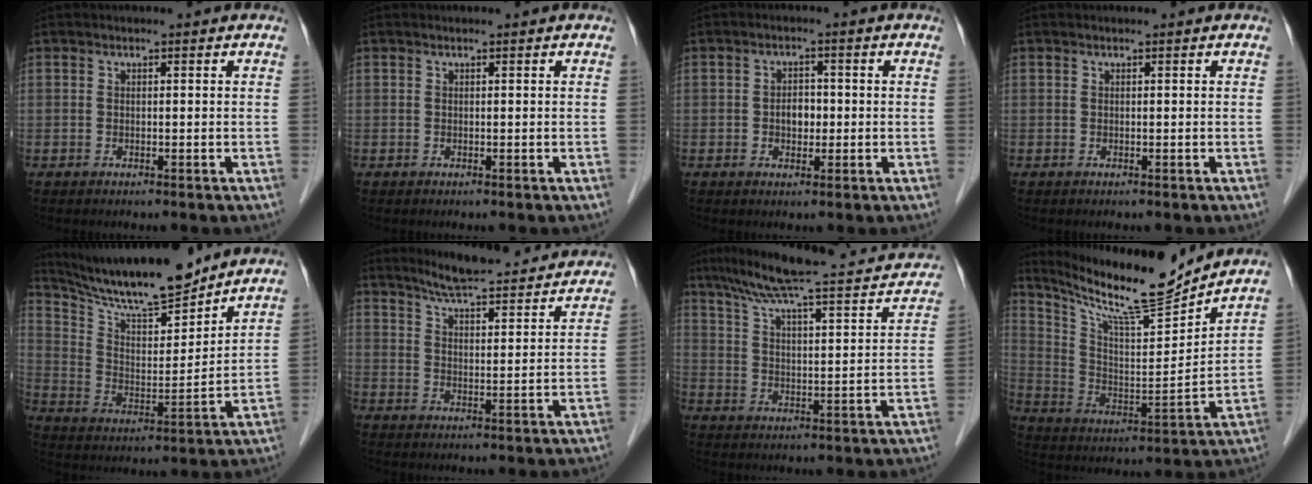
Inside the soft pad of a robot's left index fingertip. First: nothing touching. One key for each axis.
{"total": 0.0}
{"total": 2.8, "fx": -0.4, "fy": 1.9, "fz": 2.0, "tx": -0.032, "ty": 0.008, "tz": -0.004}
{"total": 0.0}
{"total": 16.5, "fx": 14.9, "fy": 1.4, "fz": 6.8, "tx": -0.132, "ty": -0.005, "tz": 0.261}
{"total": 17.6, "fx": 16.3, "fy": 1.9, "fz": 6.2, "tx": -0.090, "ty": -0.010, "tz": 0.218}
{"total": 23.5, "fx": 20.1, "fy": 3.0, "fz": 11.8, "tx": -0.184, "ty": 0.010, "tz": 0.268}
{"total": 16.3, "fx": 14.9, "fy": -0.5, "fz": 6.4, "tx": -0.129, "ty": -0.023, "tz": 0.257}